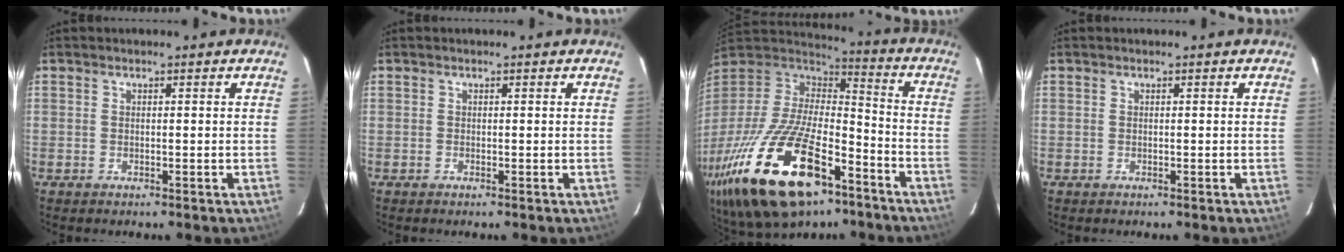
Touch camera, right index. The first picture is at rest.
{"total": 0.0}
{"total": 33.4, "force": [-18.7, 14.5, 23.6], "torque": [-0.486, -0.050, -0.303]}
{"total": 0.0}